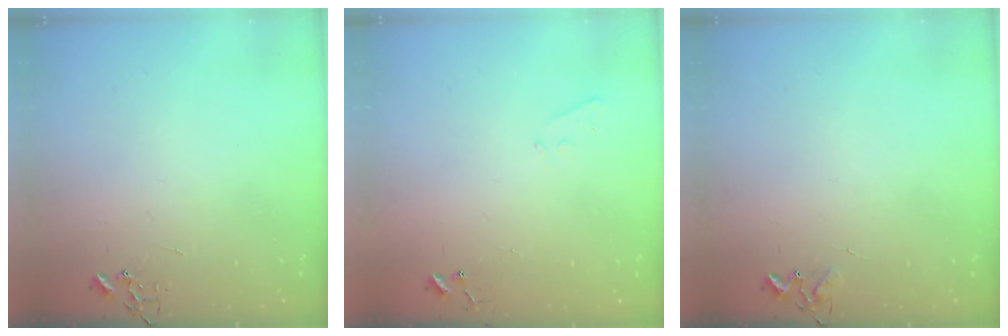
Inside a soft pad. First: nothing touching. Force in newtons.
{"total": 4.2, "press": 4.2, "slide": 0.6}
{"total": 4.5, "press": 4.5, "slide": 0.5}